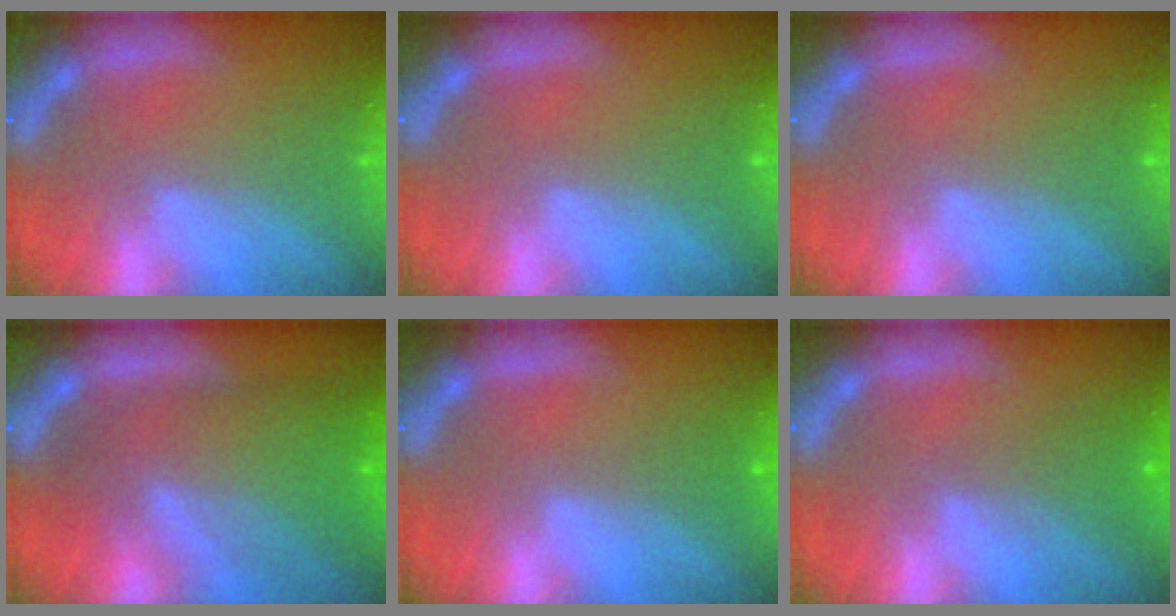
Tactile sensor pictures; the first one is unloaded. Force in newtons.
{"total": 0.0}
{"total": 0.0}
{"total": 9.1}
{"total": 1.0}
{"total": 2.5}